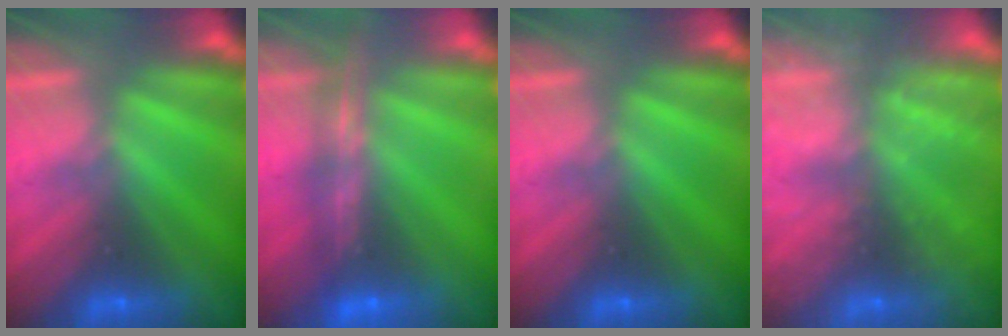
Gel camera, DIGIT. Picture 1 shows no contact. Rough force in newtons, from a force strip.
{"total": 8.8}
{"total": 0.0}
{"total": 7.7}